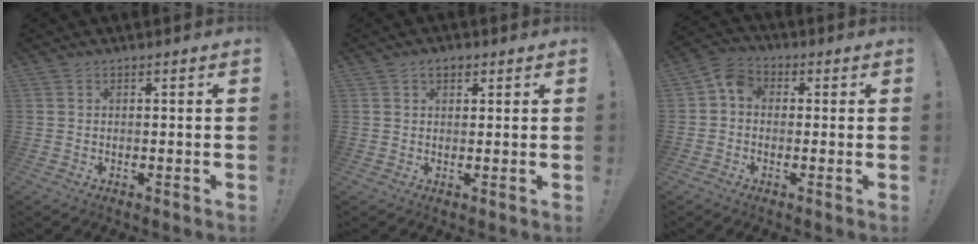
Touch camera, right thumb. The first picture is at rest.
{"total": 2.6, "force": [1.4, 1.6, 1.5], "torque": [-0.018, -0.003, 0.023]}
{"total": 5.7, "force": [-0.1, 4.6, 3.4], "torque": [-0.068, 0.017, 0.001]}